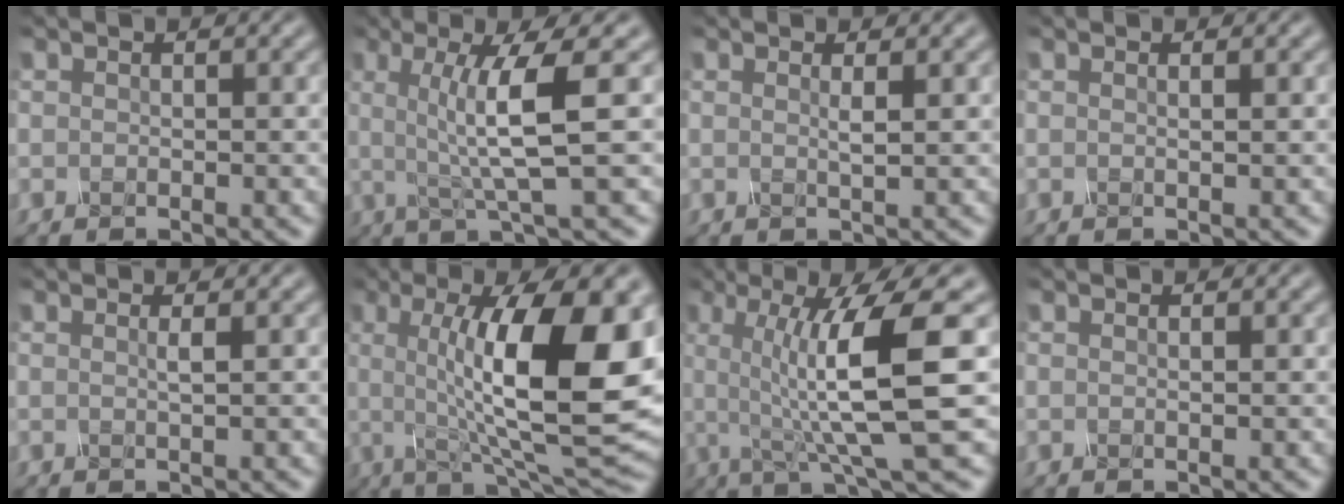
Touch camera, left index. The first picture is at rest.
{"total": 6.5, "force": [0.5, 1.0, 6.4], "torque": [-0.112, 0.002, 0.010]}
{"total": 1.3, "force": [0.2, 0.3, 1.2], "torque": [-0.020, 0.000, -0.001]}
{"total": 1.1, "force": [0.3, 0.4, 1.0], "torque": [-0.007, -0.001, -0.005]}
{"total": 0.9, "force": [0.1, 0.2, 0.8], "torque": [-0.009, 0.001, -0.003]}
{"total": 14.4, "force": [1.5, 3.9, 13.8], "torque": [-0.188, 0.000, 0.021]}
{"total": 10.6, "force": [0.5, 2.0, 10.4], "torque": [-0.143, -0.002, 0.009]}
{"total": 0.7, "force": [0.2, 0.2, 0.6], "torque": [-0.006, 0.000, -0.003]}